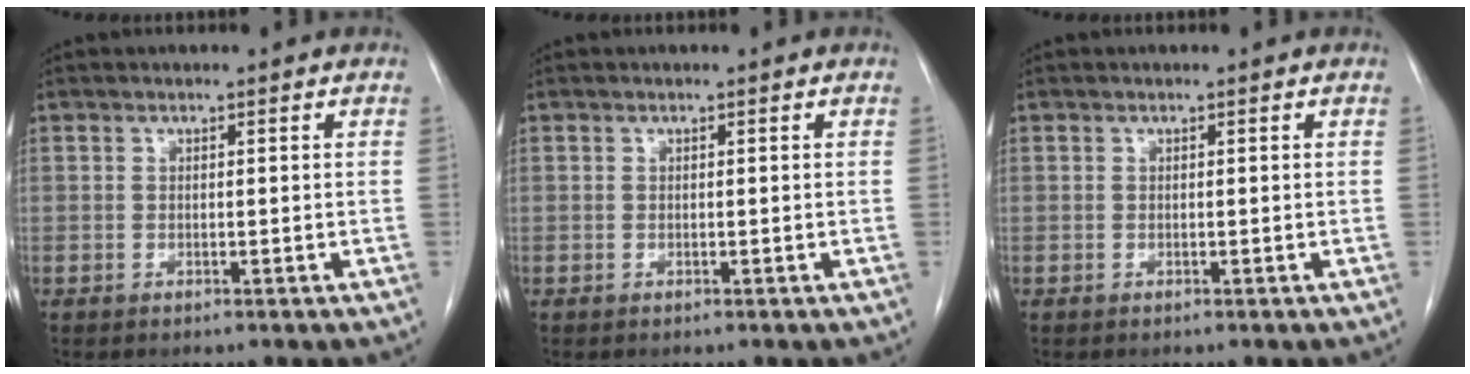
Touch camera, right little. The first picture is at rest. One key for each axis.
{"total": 0.0}
{"total": 0.0}